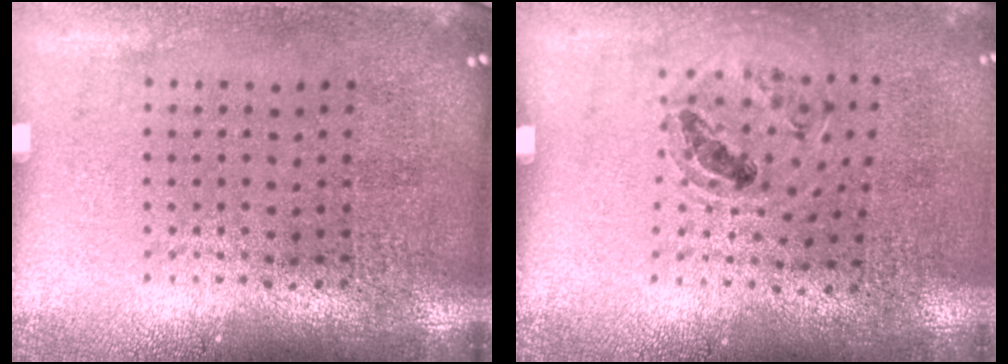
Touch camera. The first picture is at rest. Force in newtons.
{"total": 0.9, "press": 0.9, "slide": 0.3}